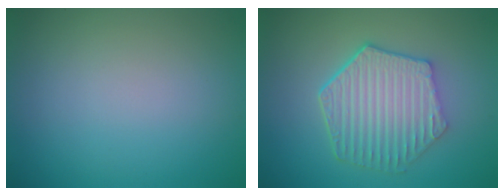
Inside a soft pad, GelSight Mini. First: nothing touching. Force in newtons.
{"total": 6.1, "press": 4.8, "slide": 3.8}